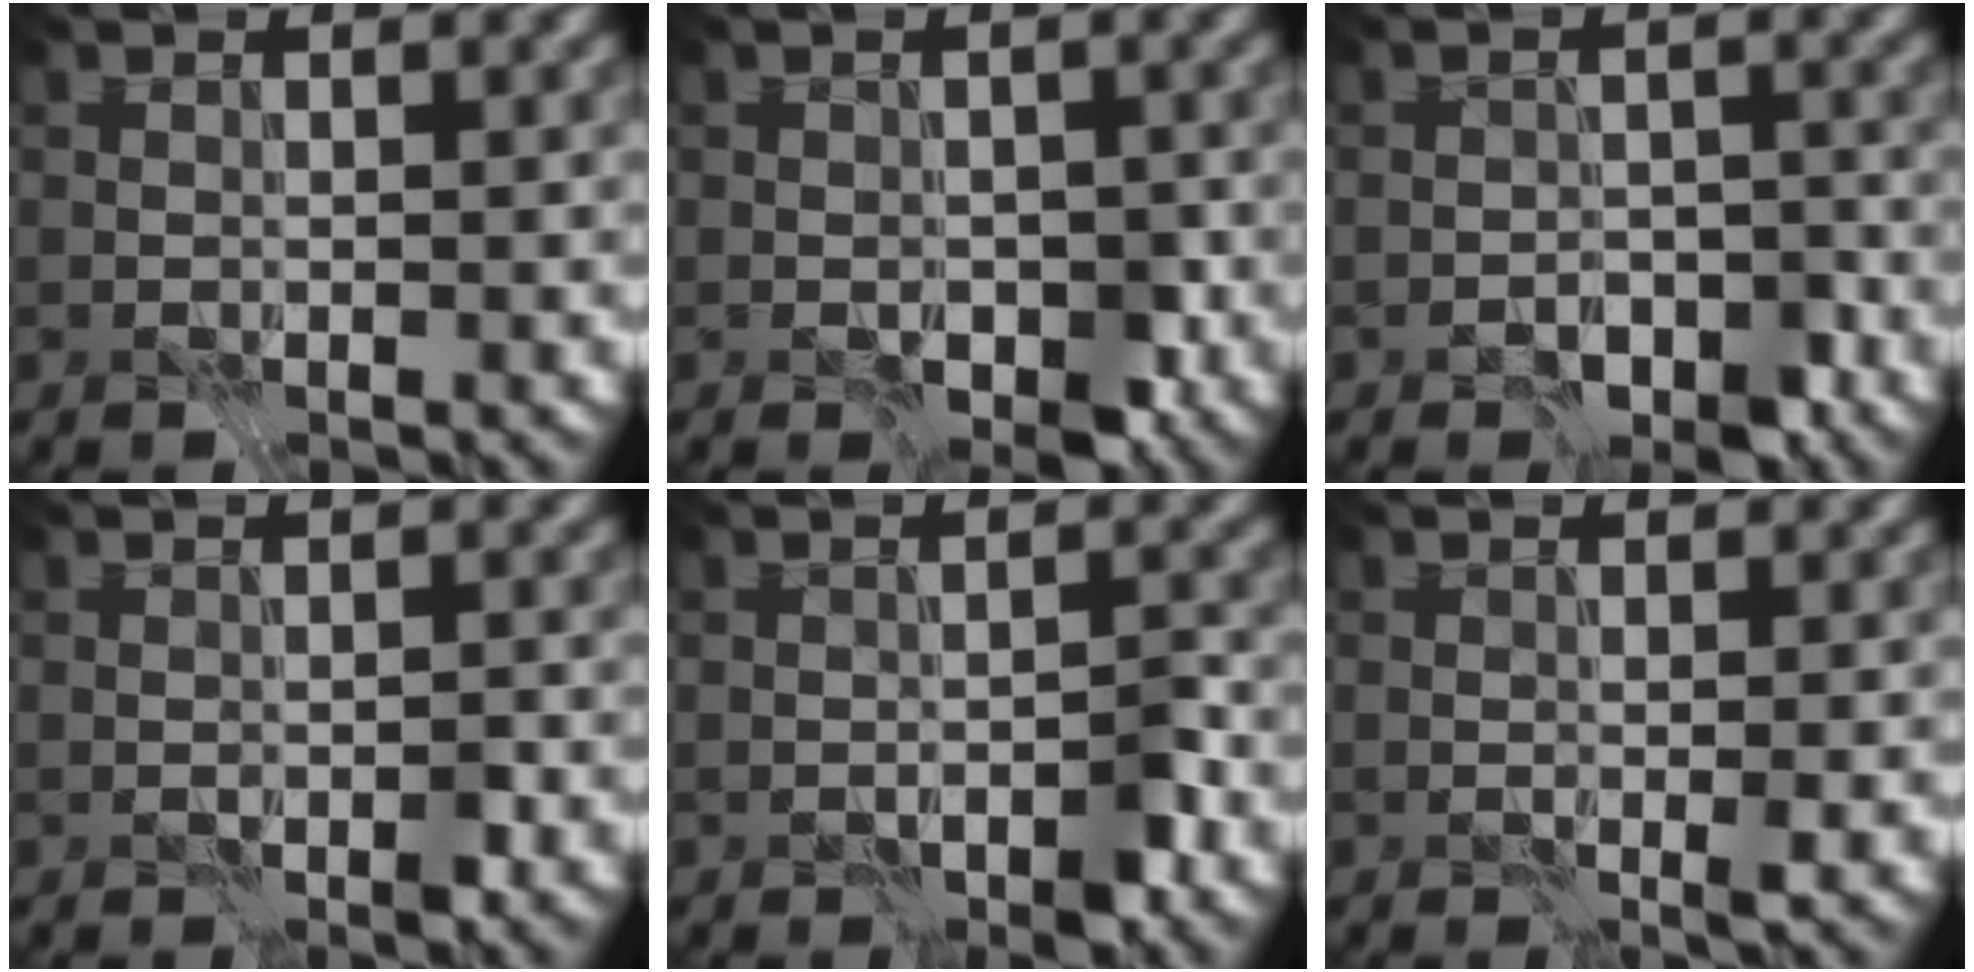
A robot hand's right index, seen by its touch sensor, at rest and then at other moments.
{"total": 3.2, "force": [-1.3, 1.8, 2.3], "torque": [-0.023, -0.003, -0.023]}
{"total": 3.5, "force": [-2.6, 1.8, 1.6], "torque": [-0.014, 0.004, -0.045]}
{"total": 1.4, "force": [-0.8, 0.5, 1.0], "torque": [-0.015, -0.005, -0.013]}
{"total": 3.1, "force": [-1.7, 1.3, 2.2], "torque": [-0.022, 0.002, -0.027]}
{"total": 1.0, "force": [-0.4, 0.0, 0.9], "torque": [-0.016, -0.002, -0.006]}